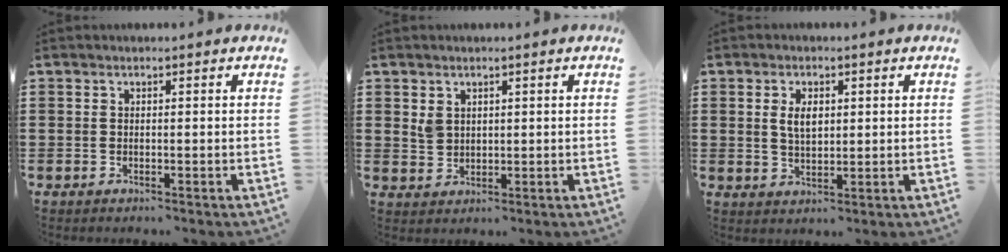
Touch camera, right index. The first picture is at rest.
{"total": 2.4, "force": [1.2, 1.8, 1.0], "torque": [-0.025, 0.007, 0.023]}
{"total": 3.8, "force": [0.8, 2.0, 3.1], "torque": [-0.057, 0.004, 0.011]}